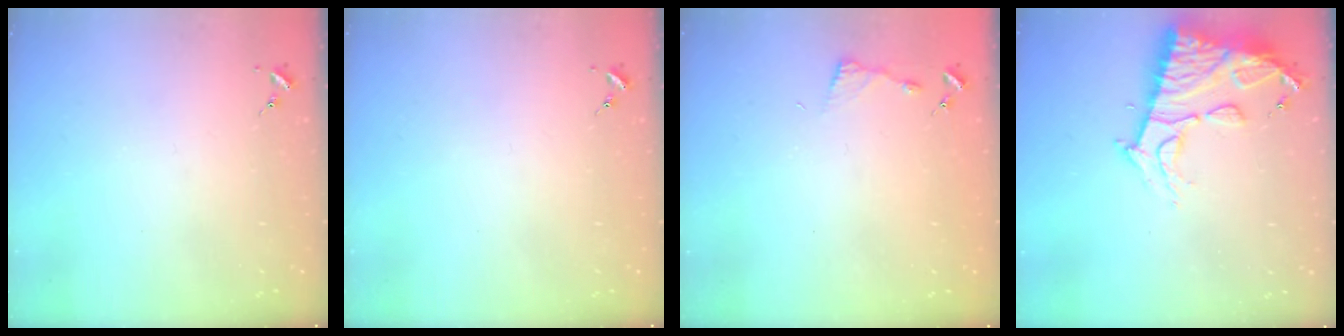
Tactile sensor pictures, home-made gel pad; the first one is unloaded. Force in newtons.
{"total": 0.0}
{"total": 3.4, "press": 3.4, "slide": 0.4}
{"total": 14.6, "press": 14.6, "slide": 1.3}